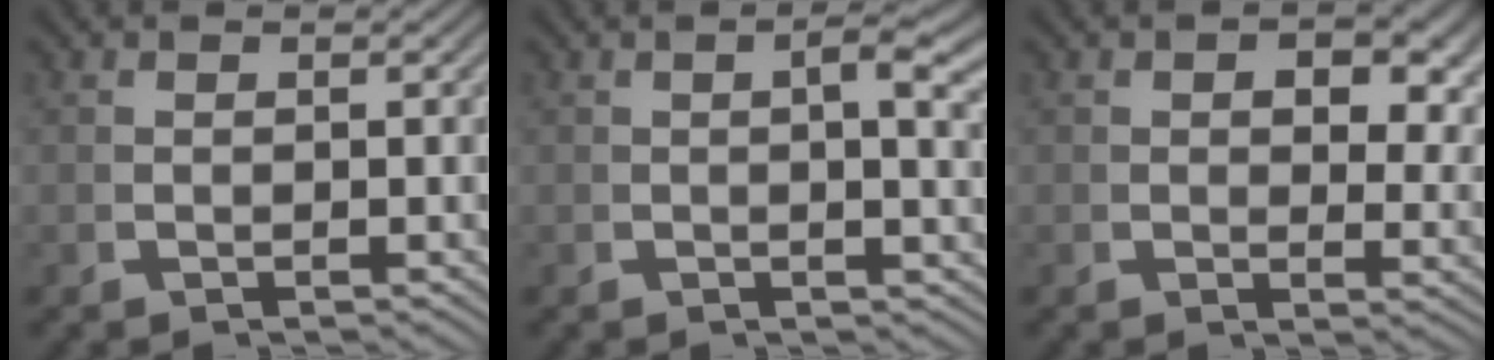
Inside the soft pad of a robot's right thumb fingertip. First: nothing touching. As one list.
[{"total": 3.1, "force": [0.7, 0.8, 2.9], "torque": [-0.031, 0.005, 0.009]}, {"total": 4.7, "force": [1.4, 2.9, 3.4], "torque": [-0.042, -0.014, 0.021]}]